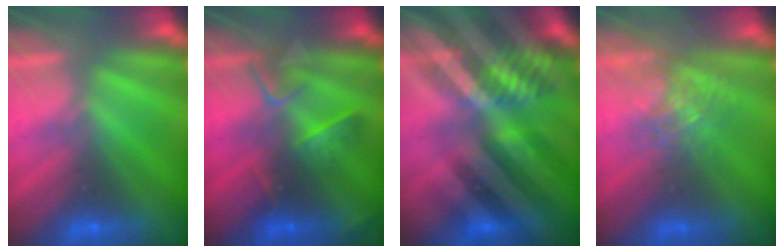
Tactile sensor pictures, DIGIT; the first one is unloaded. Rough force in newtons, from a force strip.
{"total": 2.6}
{"total": 7.0}
{"total": 2.6}